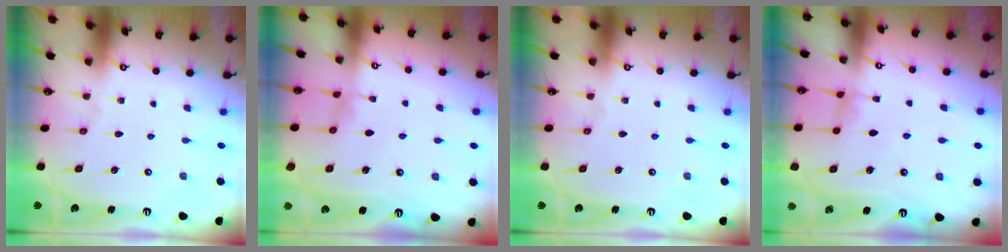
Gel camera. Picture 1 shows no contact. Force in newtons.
{"total": 0.7, "press": 0.4, "slide": 0.5}
{"total": 0.0}
{"total": 1.5, "press": 1.5, "slide": 0.4}